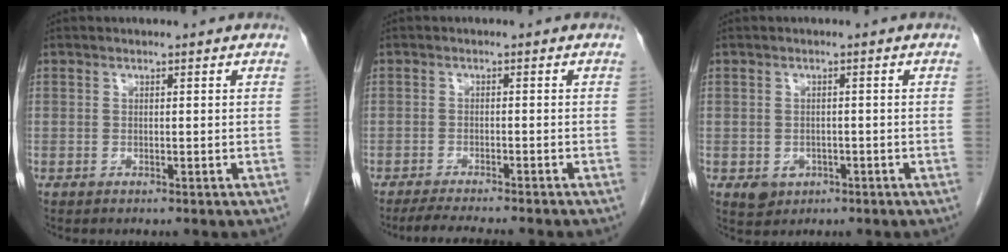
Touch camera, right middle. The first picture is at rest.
{"total": 7.0, "force": [-6.2, -0.1, 3.3], "torque": [-0.042, -0.016, -0.094]}
{"total": 3.0, "force": [-1.4, 2.5, 1.0], "torque": [-0.014, 0.004, -0.011]}